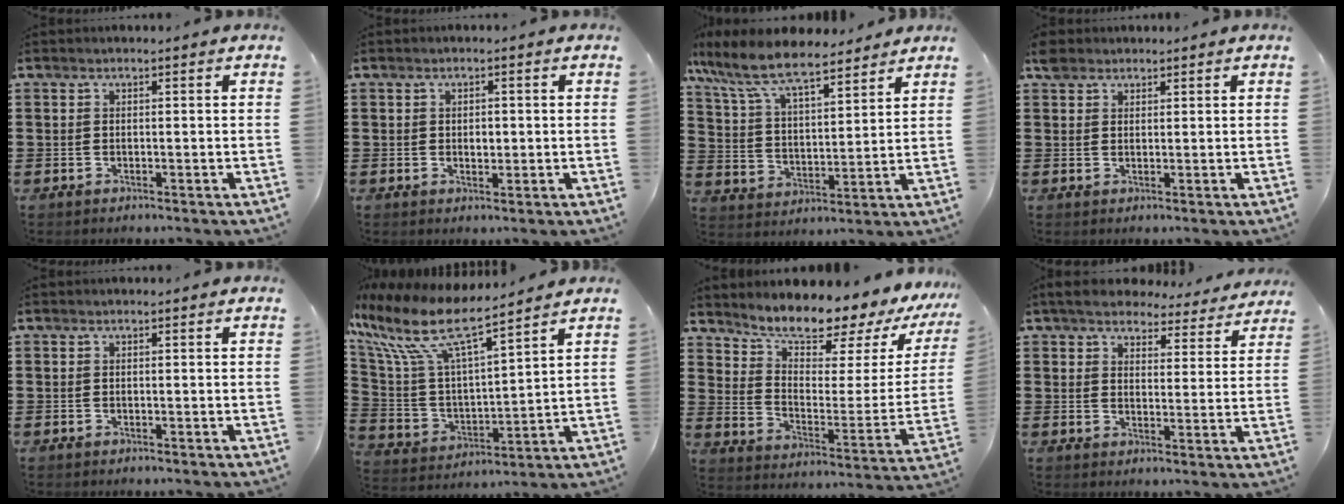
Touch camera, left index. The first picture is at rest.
{"total": 1.6, "force": [0.1, 1.0, 1.2], "torque": [-0.017, 0.004, -0.002]}
{"total": 9.5, "force": [8.1, 2.3, 4.5], "torque": [-0.119, -0.035, 0.142]}
{"total": 2.5, "force": [2.0, 1.5, 0.5], "torque": [-0.018, 0.008, 0.038]}
{"total": 0.0}
{"total": 11.4, "force": [8.5, 2.4, 7.2], "torque": [-0.185, -0.054, 0.144]}
{"total": 9.0, "force": [8.5, 1.3, 2.6], "torque": [-0.071, -0.076, 0.142]}
{"total": 5.3, "force": [5.1, 1.2, 0.8], "torque": [-0.042, -0.026, 0.091]}